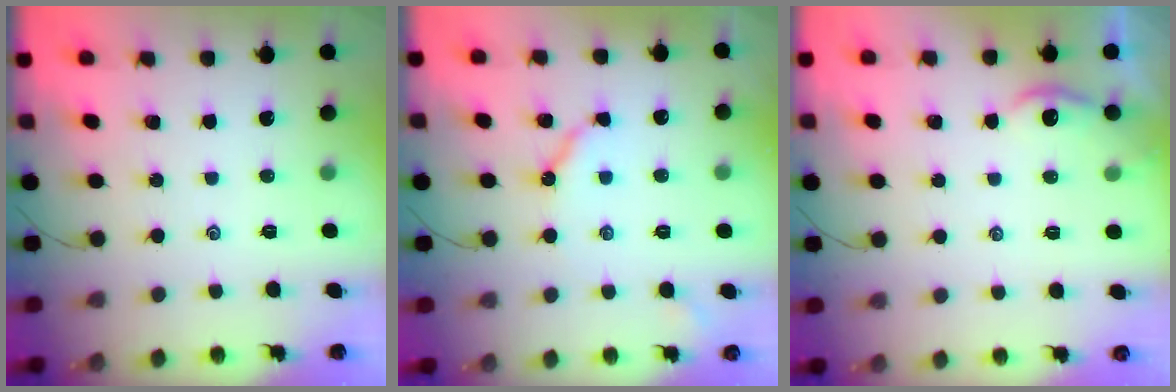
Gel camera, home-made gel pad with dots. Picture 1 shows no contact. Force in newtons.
{"total": 5.8, "press": 5.8, "slide": 0.7}
{"total": 2.5, "press": 2.5, "slide": 0.3}